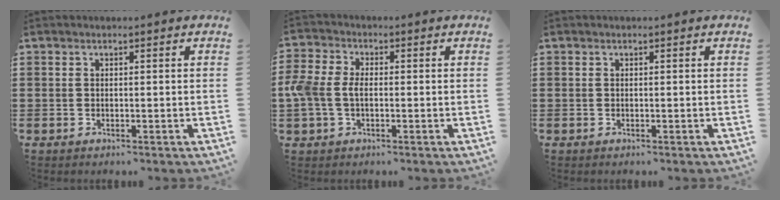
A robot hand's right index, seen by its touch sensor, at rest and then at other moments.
{"total": 4.8, "force": [-0.7, 3.2, 3.5], "torque": [-0.105, -0.005, -0.024]}
{"total": 0.0}